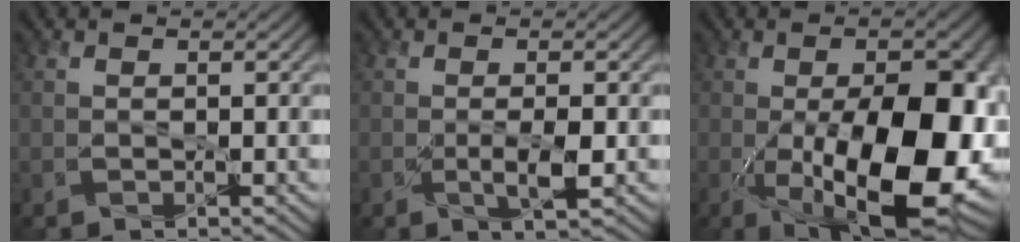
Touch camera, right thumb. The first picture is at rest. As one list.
[{"total": 2.6, "force": [-0.6, 0.7, 2.4], "torque": [-0.048, -0.003, -0.008]}, {"total": 17.9, "force": [-3.5, 7.7, 15.8], "torque": [-0.227, -0.025, -0.043]}]